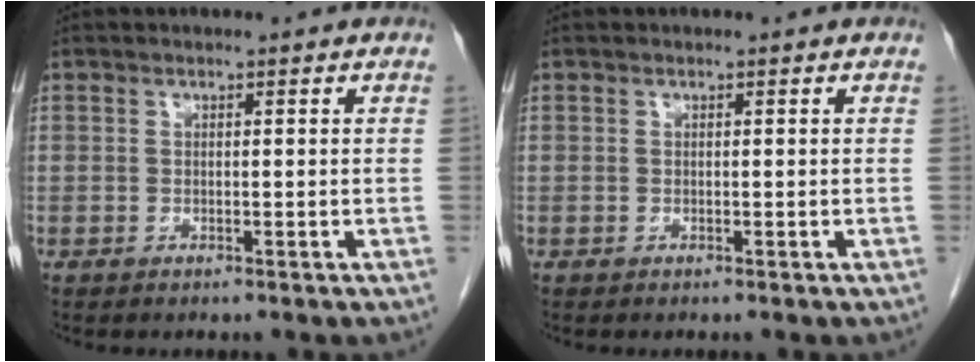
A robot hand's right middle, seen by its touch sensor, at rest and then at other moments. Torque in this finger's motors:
{"motor_torque": [-0.02, 0.00, 0.00, 0.01]}